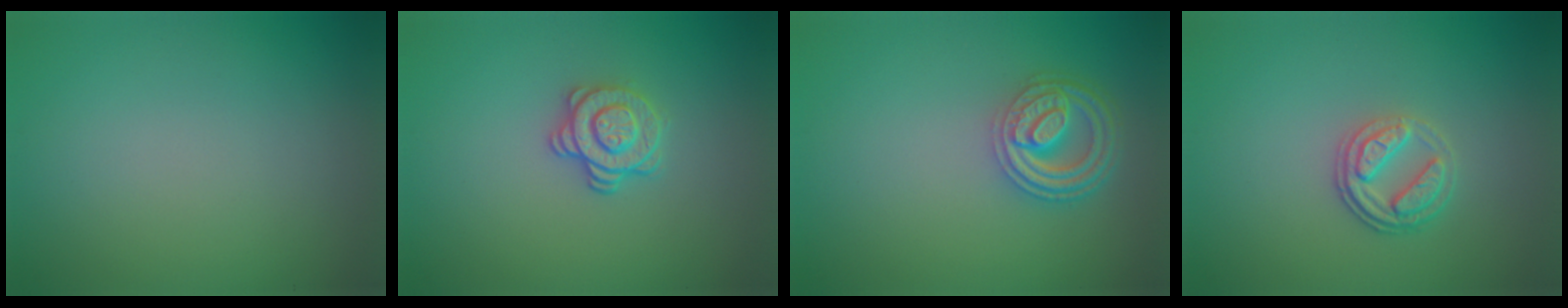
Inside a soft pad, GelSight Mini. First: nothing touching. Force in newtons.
{"total": 2.4, "press": 2.0, "slide": 1.4}
{"total": 4.5, "press": 4.0, "slide": 2.1}
{"total": 2.8, "press": 2.4, "slide": 1.3}